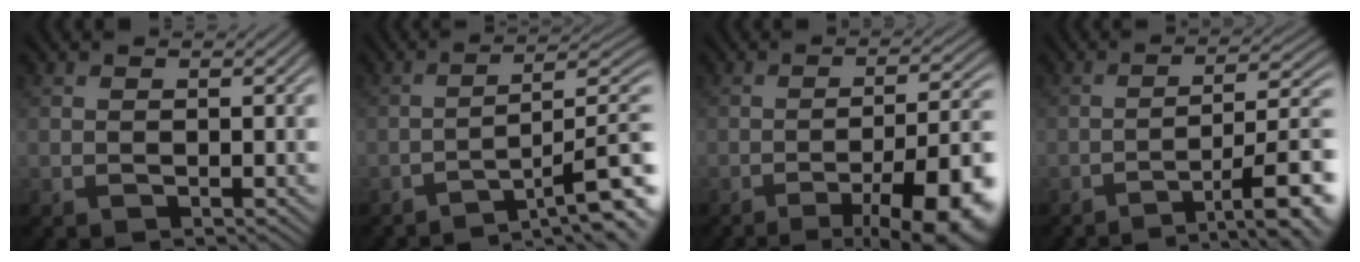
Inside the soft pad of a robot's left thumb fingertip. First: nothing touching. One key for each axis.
{"total": 10.2, "fx": -6.6, "fy": 1.5, "fz": 7.6, "tx": -0.105, "ty": 0.016, "tz": -0.096}
{"total": 13.6, "fx": -6.9, "fy": 3.5, "fz": 11.1, "tx": -0.143, "ty": 0.009, "tz": -0.094}
{"total": 10.8, "fx": -6.2, "fy": 2.3, "fz": 8.5, "tx": -0.125, "ty": 0.010, "tz": -0.088}